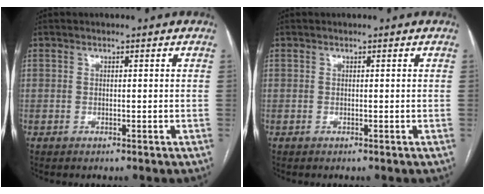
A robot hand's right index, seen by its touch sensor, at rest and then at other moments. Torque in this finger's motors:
{"motor_torque": [0.14, 0.00, -0.02, 0.00]}